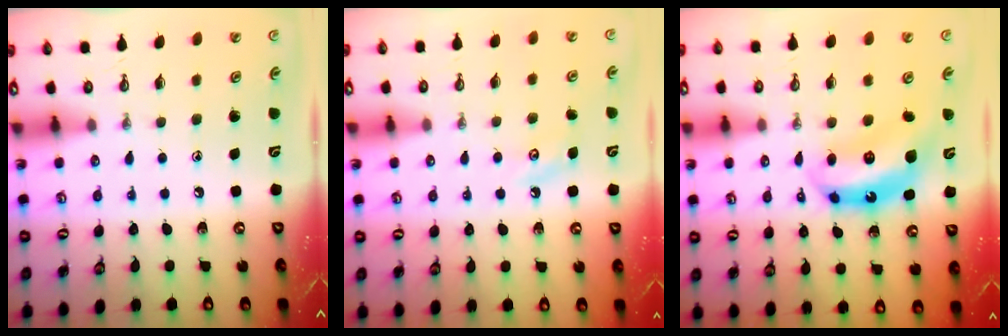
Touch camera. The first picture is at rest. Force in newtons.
{"total": 4.3, "press": 4.2, "slide": 0.8}
{"total": 7.5, "press": 7.5, "slide": 0.7}